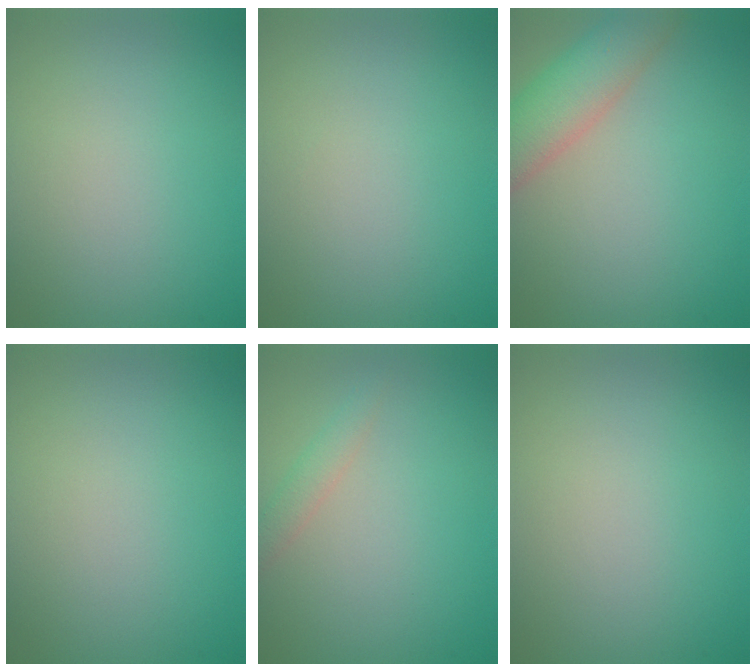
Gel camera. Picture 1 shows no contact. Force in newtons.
{"total": 0.0}
{"total": 5.7, "press": 5.7, "slide": 0.2}
{"total": 0.0}
{"total": 1.5, "press": 1.5, "slide": 0.1}
{"total": 0.0}